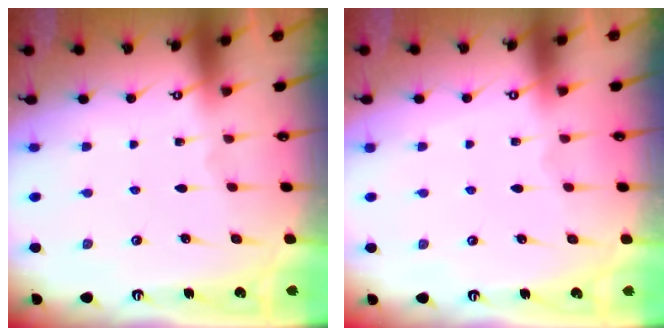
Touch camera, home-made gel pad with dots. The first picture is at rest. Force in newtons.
{"total": 4.0, "press": 4.0, "slide": 0.1}